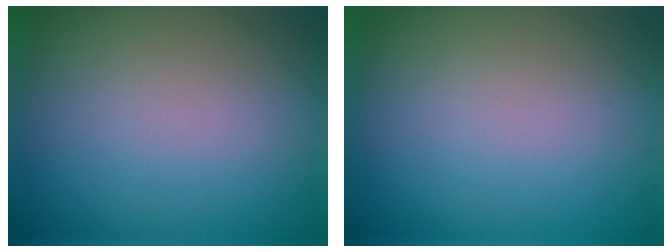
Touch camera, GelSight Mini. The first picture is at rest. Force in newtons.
{"total": 0.0}